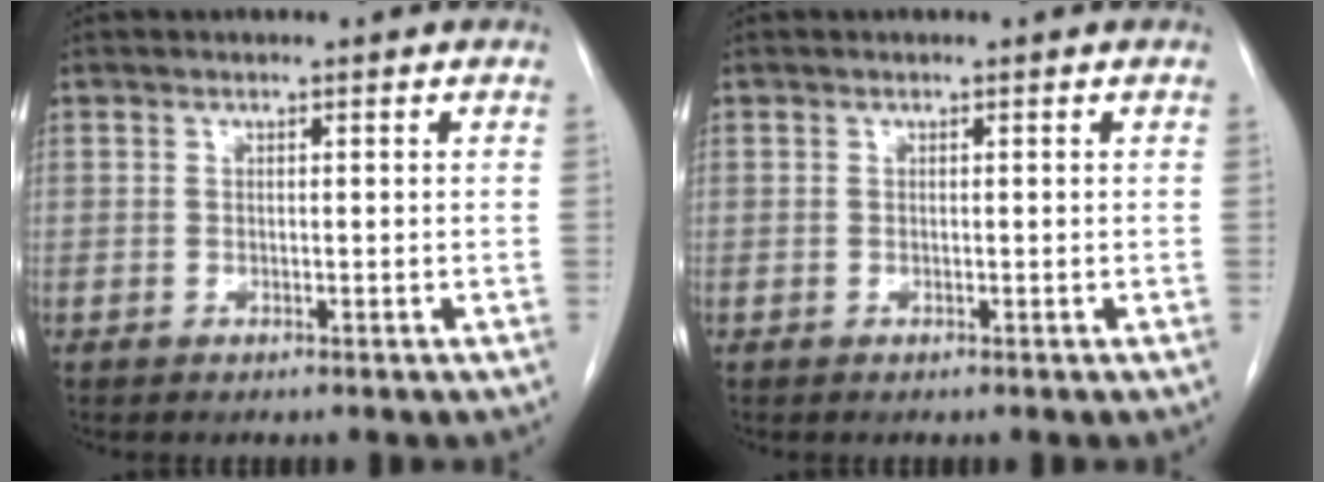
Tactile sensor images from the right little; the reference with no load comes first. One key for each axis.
{"total": 0.0}